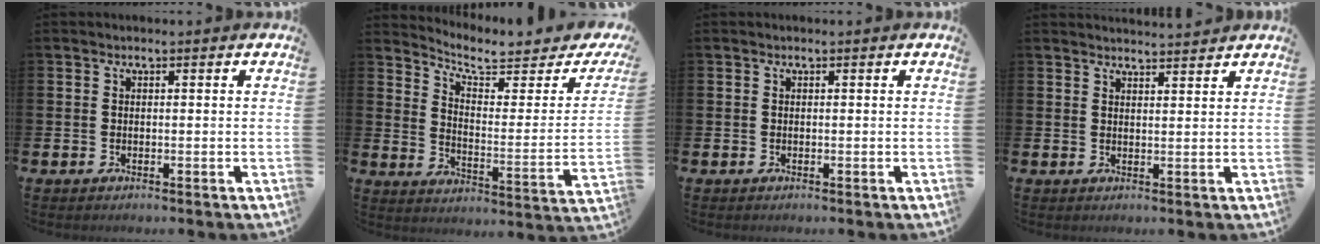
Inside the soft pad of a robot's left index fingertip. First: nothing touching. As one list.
[{"total": 6.7, "force": [5.7, 1.8, 3.1], "torque": [-0.075, -0.043, 0.091]}, {"total": 0.0}, {"total": 2.7, "force": [2.7, -0.1, -0.1], "torque": [0.006, -0.018, 0.047]}]